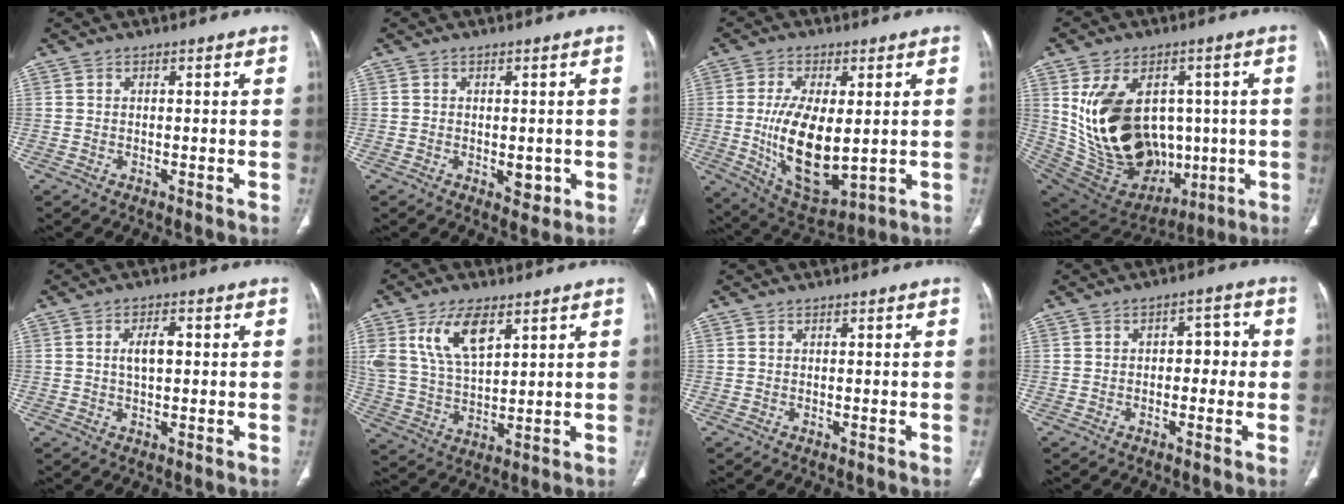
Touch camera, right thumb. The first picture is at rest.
{"total": 3.0, "force": [-0.6, 1.8, 2.3], "torque": [-0.017, -0.003, -0.002]}
{"total": 15.5, "force": [-0.4, 7.3, 13.7], "torque": [-0.237, -0.024, 0.012]}
{"total": 26.0, "force": [0.9, 17.8, 18.9], "torque": [-0.324, -0.001, 0.062]}
{"total": 4.1, "force": [0.5, 2.0, 3.5], "torque": [-0.064, 0.005, 0.010]}
{"total": 11.6, "force": [5.8, 5.7, 8.3], "torque": [-0.151, -0.021, 0.122]}
{"total": 0.0}
{"total": 4.5, "force": [-0.3, 2.9, 3.4], "torque": [-0.022, 0.020, -0.011]}